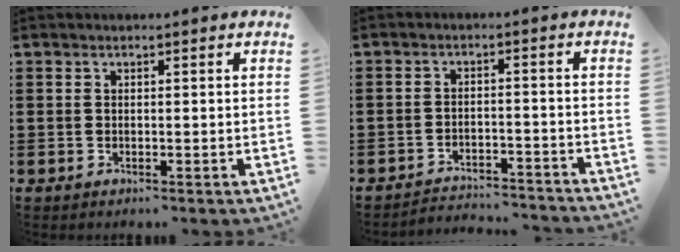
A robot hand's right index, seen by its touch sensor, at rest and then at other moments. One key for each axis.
{"total": 3.2, "fx": -3.2, "fy": 0.3, "fz": 0.3, "tx": -0.012, "ty": 0.002, "tz": -0.069}